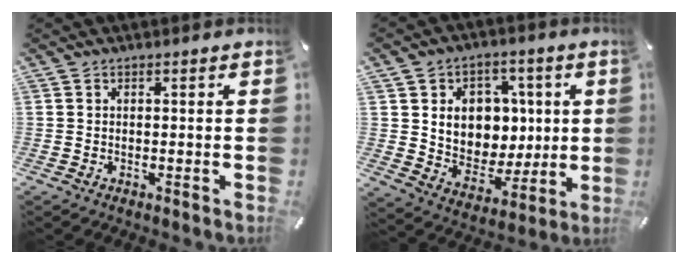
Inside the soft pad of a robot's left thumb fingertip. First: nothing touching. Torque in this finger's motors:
{"motor_torque": [1.83, 3.17, 0.26, 0.09, 0.14]}